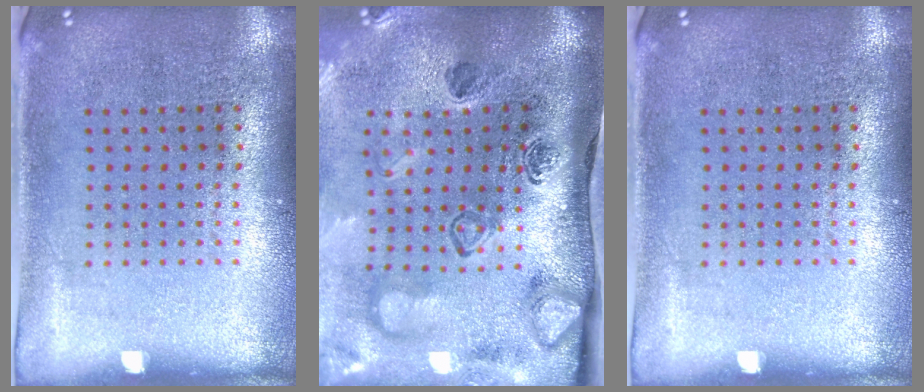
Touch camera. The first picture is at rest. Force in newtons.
{"total": 4.3, "press": 2.9, "slide": 3.2}
{"total": 0.0}